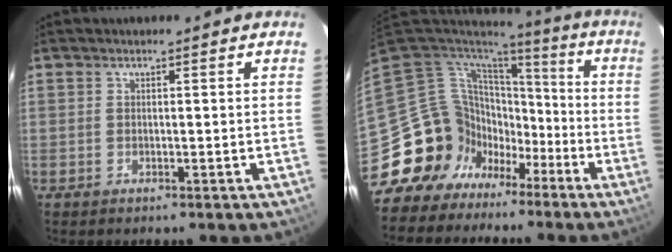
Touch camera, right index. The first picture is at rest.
{"total": 14.8, "force": [-7.8, 12.4, 2.1], "torque": [-0.061, 0.042, -0.133]}